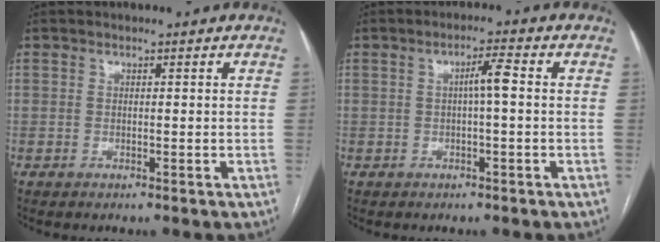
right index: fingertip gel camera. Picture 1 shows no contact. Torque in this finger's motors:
{"motor_torque": [0.50, 0.03, 0.23, 0.06]}